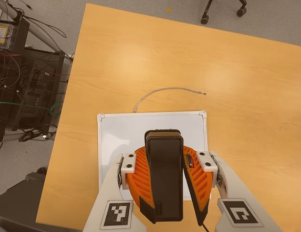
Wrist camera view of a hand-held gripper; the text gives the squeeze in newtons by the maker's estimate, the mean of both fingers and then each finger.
{"total": 13.1, "left": 11.4, "right": 14.8}